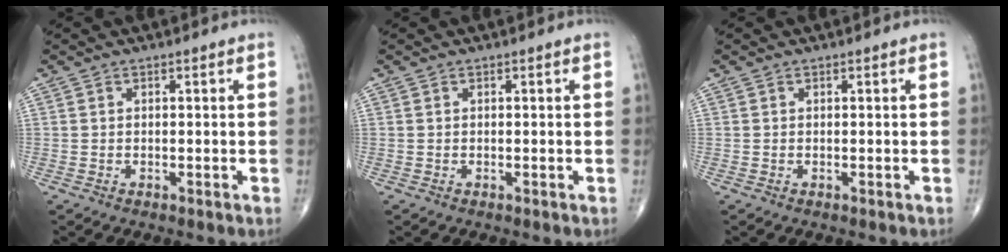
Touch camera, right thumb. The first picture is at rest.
{"total": 0.0}
{"total": 0.0}